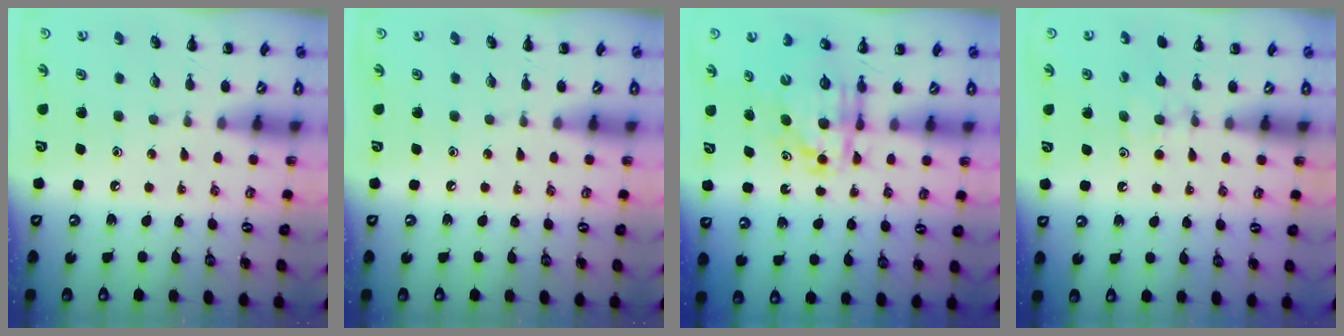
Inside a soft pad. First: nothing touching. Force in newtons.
{"total": 0.0}
{"total": 7.3, "press": 7.0, "slide": 1.8}
{"total": 6.9, "press": 6.6, "slide": 2.0}